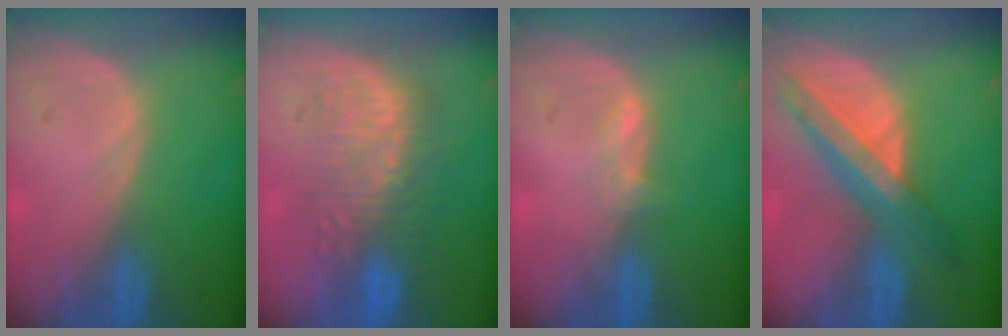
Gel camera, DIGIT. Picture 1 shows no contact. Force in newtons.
{"total": 8.9, "press": 8.6, "slide": 2.0}
{"total": 1.6, "press": 1.5, "slide": 0.6}
{"total": 8.5, "press": 7.3, "slide": 4.4}